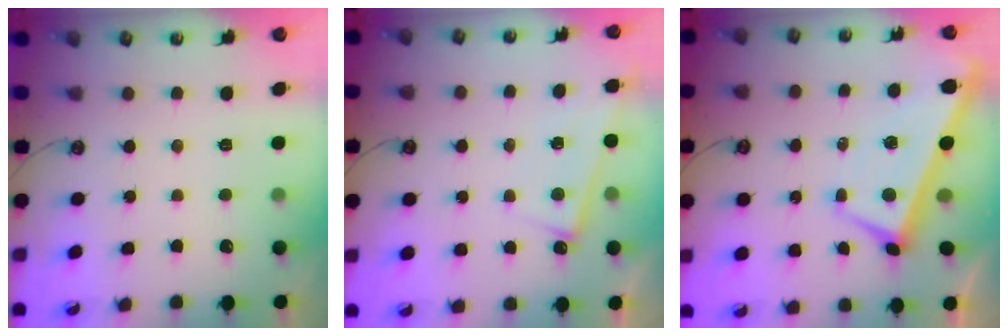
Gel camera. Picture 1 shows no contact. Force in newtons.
{"total": 1.9, "press": 1.8, "slide": 0.4}
{"total": 2.3, "press": 2.2, "slide": 0.5}